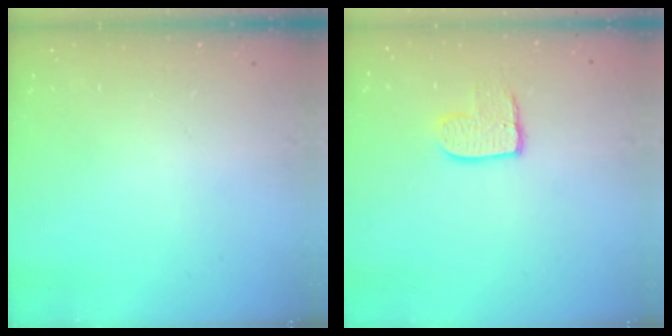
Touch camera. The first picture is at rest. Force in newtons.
{"total": 8.4, "press": 8.4, "slide": 0.6}